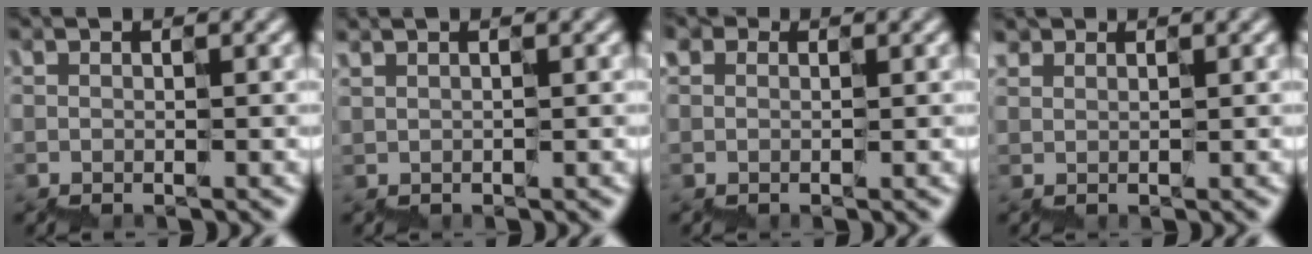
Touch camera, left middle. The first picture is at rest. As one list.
[{"total": 1.0, "force": [1.0, 0.0, 0.3], "torque": [-0.005, 0.002, 0.017]}, {"total": 1.3, "force": [0.5, 1.1, 0.6], "torque": [-0.004, 0.007, 0.005]}, {"total": 1.4, "force": [1.0, 0.8, 0.4], "torque": [-0.003, 0.011, 0.017]}]